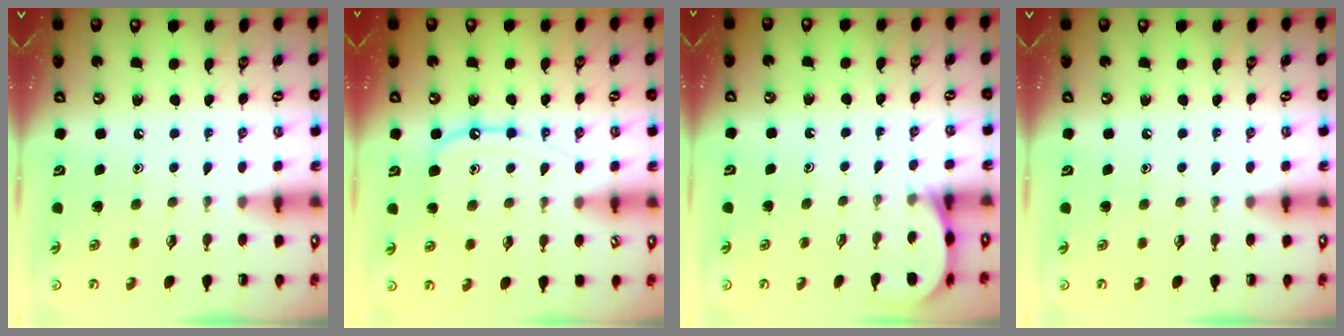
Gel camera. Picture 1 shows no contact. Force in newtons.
{"total": 10.7, "press": 10.7, "slide": 1.0}
{"total": 3.8, "press": 3.8, "slide": 0.4}
{"total": 0.0}